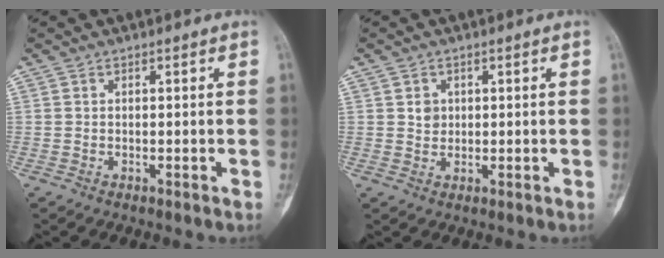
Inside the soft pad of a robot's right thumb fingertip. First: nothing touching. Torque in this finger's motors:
{"motor_torque": [0.14, -0.09, 0.24, 0.00, 0.04]}